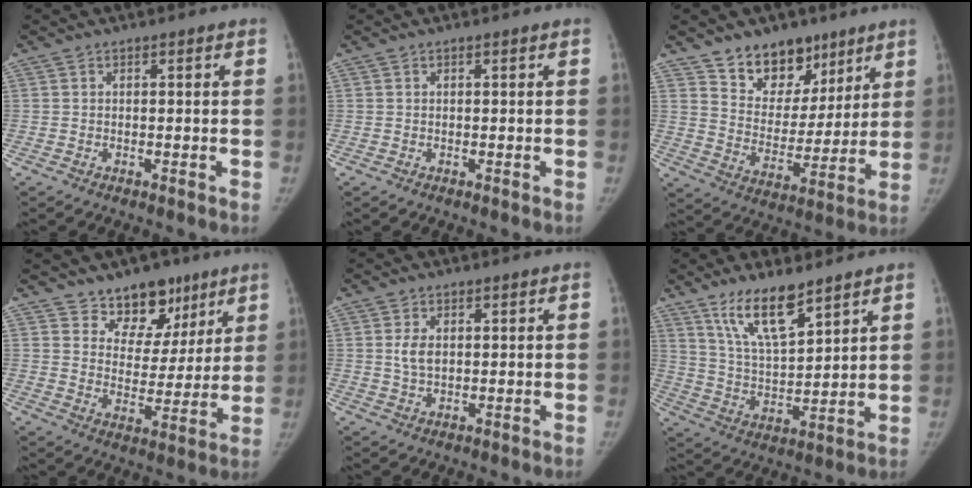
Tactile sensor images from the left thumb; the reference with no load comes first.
{"total": 0.0}
{"total": 13.9, "force": [9.6, 8.8, 4.8], "torque": [-0.022, -0.066, 0.168]}
{"total": 11.2, "force": [7.8, 7.2, 3.5], "torque": [0.001, -0.049, 0.122]}
{"total": 3.2, "force": [0.7, 2.0, 2.4], "torque": [-0.040, -0.009, 0.015]}
{"total": 11.5, "force": [8.2, 3.3, 7.5], "torque": [-0.121, -0.057, 0.162]}